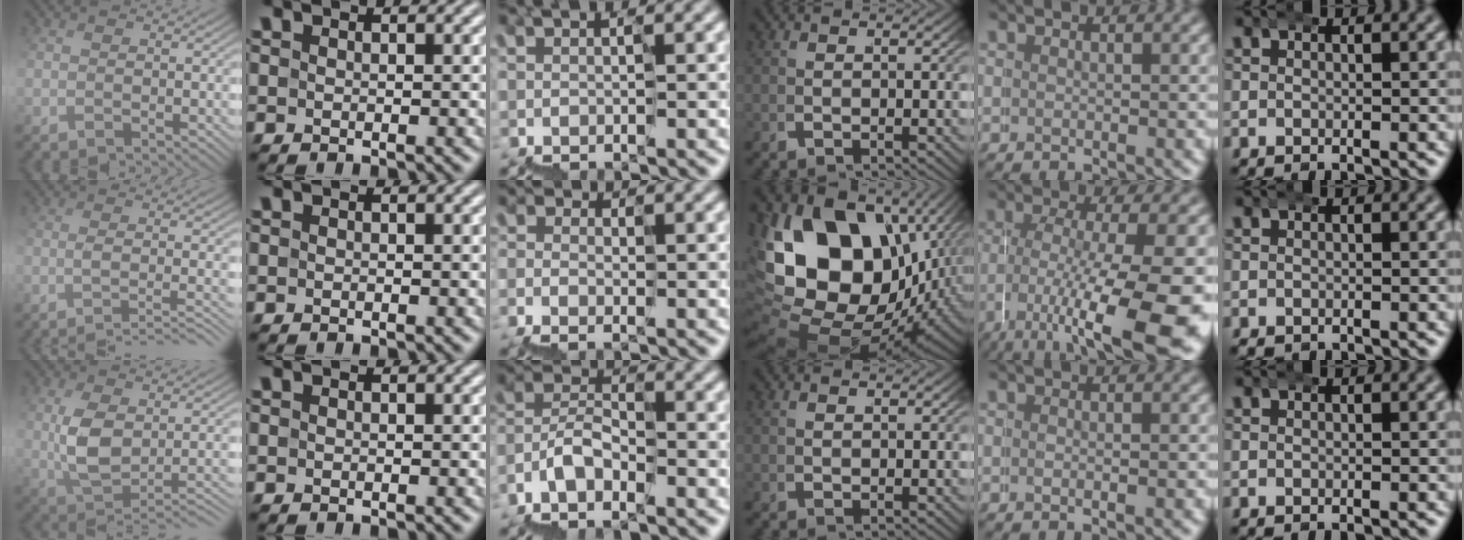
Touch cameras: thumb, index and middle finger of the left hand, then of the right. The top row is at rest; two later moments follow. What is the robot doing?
{"motion": "wrap", "object": "belt"}